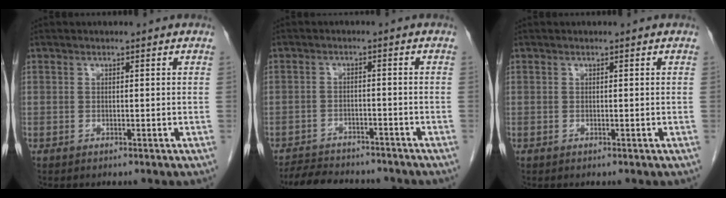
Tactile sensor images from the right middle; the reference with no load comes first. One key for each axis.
{"total": 9.7, "fx": -8.9, "fy": 2.7, "fz": 2.8, "tx": -0.046, "ty": 0.004, "tz": -0.126}
{"total": 0.0}